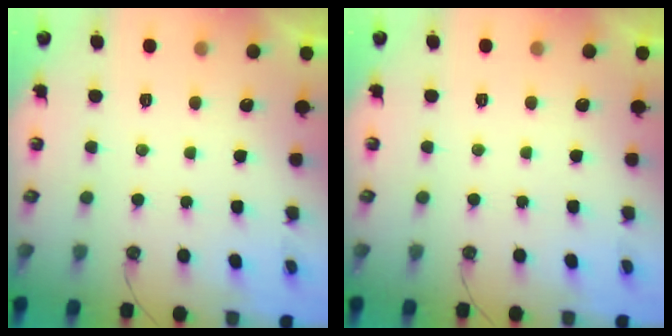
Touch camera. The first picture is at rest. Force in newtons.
{"total": 0.0}